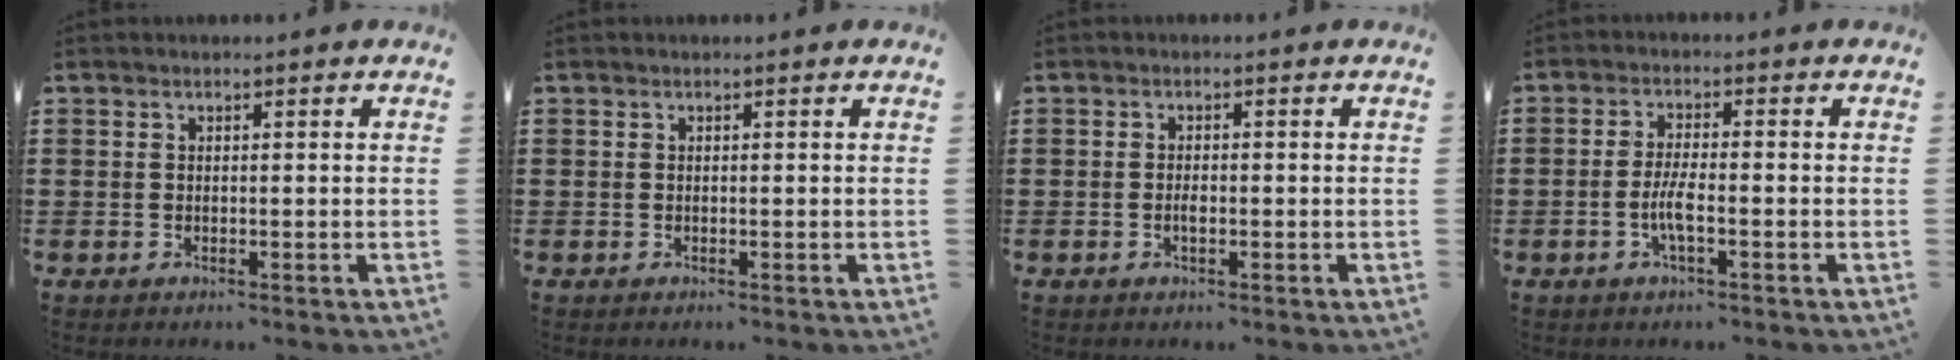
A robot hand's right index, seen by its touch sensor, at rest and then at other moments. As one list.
[{"total": 0.0}, {"total": 1.1, "force": [-0.3, 0.3, 1.0], "torque": [-0.021, -0.002, -0.005]}, {"total": 3.9, "force": [-1.3, 0.8, 3.6], "torque": [-0.084, -0.006, -0.031]}]